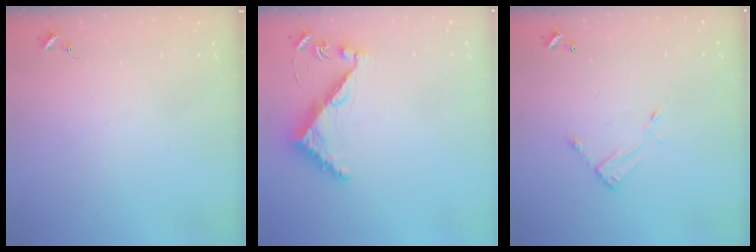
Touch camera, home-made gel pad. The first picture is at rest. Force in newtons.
{"total": 8.0, "press": 8.0, "slide": 0.5}
{"total": 7.1, "press": 7.1, "slide": 0.5}